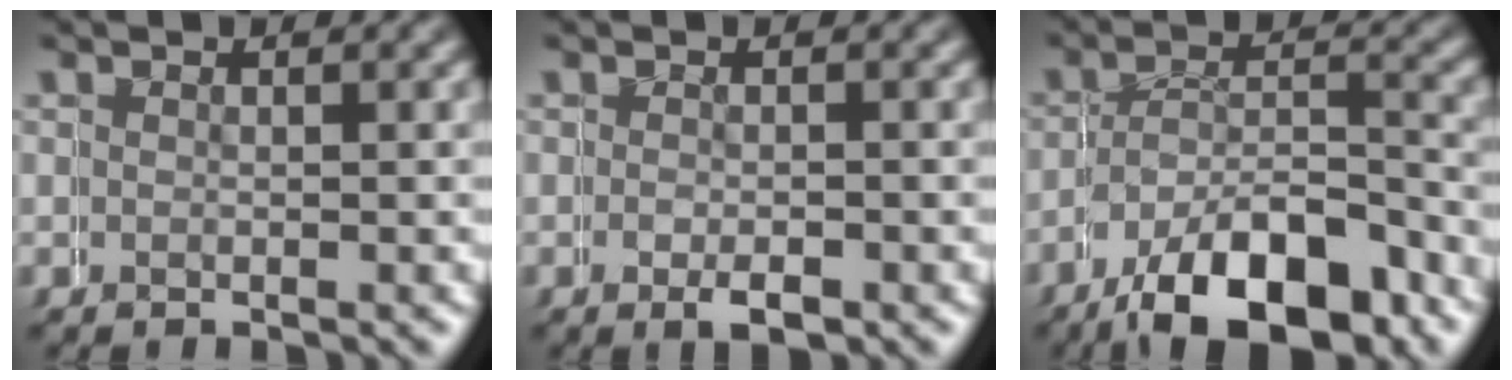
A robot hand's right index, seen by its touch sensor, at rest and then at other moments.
{"total": 1.6, "force": [-0.6, 0.7, 1.3], "torque": [-0.011, 0.001, -0.011]}
{"total": 9.6, "force": [-6.8, 4.8, 4.9], "torque": [-0.066, -0.028, -0.094]}